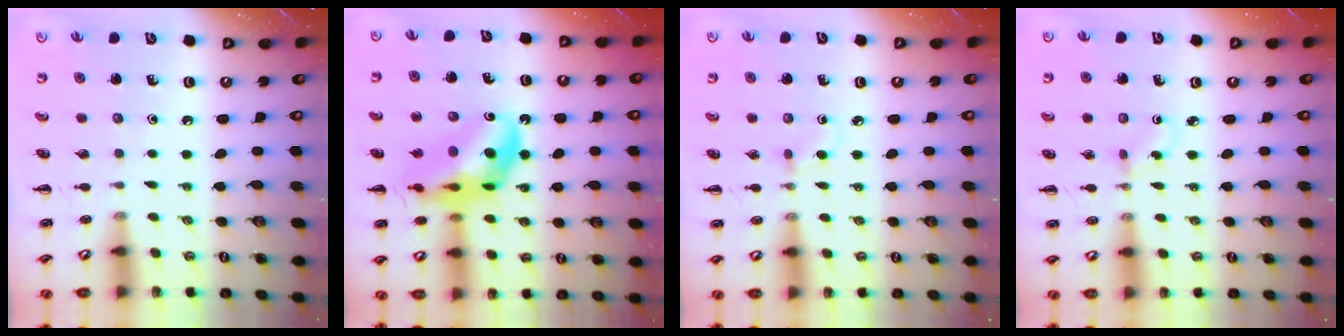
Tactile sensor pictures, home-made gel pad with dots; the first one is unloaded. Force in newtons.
{"total": 16.8, "press": 16.3, "slide": 4.3}
{"total": 3.6, "press": 3.3, "slide": 1.4}
{"total": 1.5, "press": 1.3, "slide": 0.8}